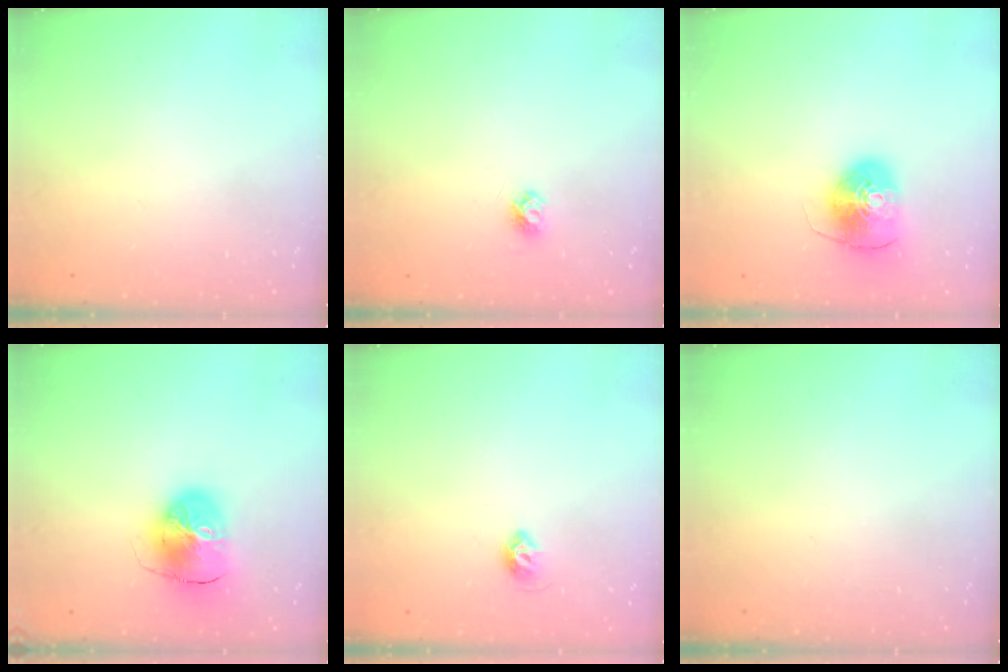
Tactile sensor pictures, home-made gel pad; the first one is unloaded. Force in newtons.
{"total": 3.9, "press": 3.8, "slide": 0.7}
{"total": 8.6, "press": 8.5, "slide": 1.1}
{"total": 12.3, "press": 12.2, "slide": 1.6}
{"total": 5.6, "press": 5.5, "slide": 1.0}
{"total": 0.0}